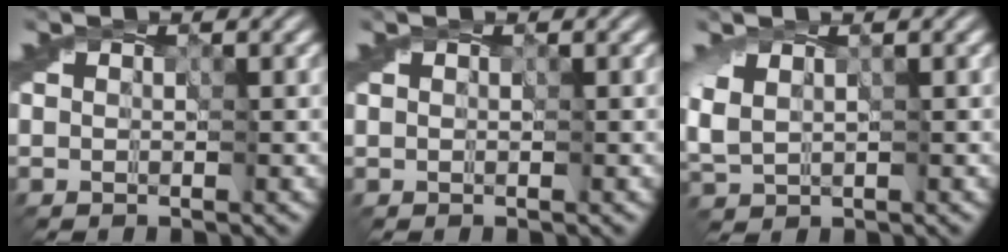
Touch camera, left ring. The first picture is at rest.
{"total": 0.0}
{"total": 1.8, "force": [1.0, 1.0, 1.1], "torque": [-0.031, 0.001, 0.023]}